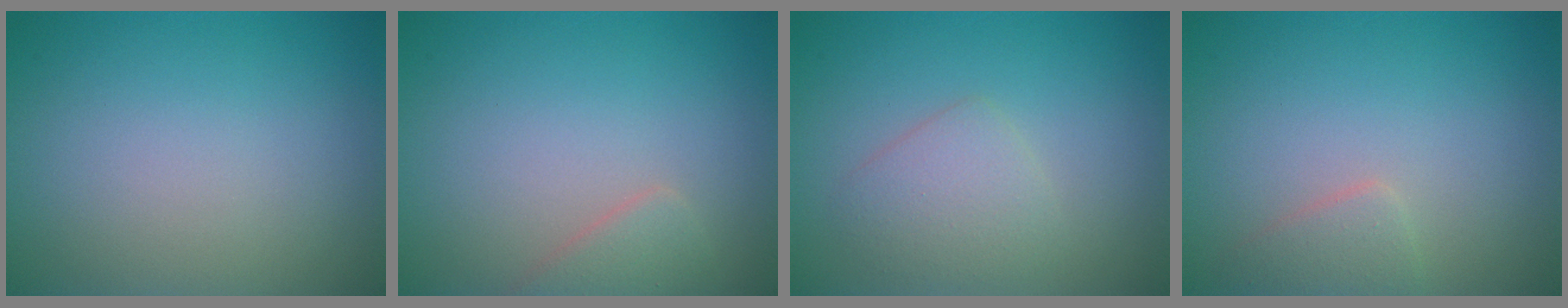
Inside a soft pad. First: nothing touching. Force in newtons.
{"total": 1.8, "press": 1.8, "slide": 0.1}
{"total": 2.5, "press": 2.5, "slide": 0.1}
{"total": 1.6, "press": 1.6, "slide": 0.0}